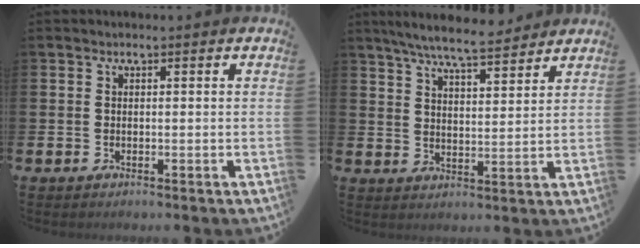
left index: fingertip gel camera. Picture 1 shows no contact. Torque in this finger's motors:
{"motor_torque": [1.01, -1.13, 0.60, 0.19]}